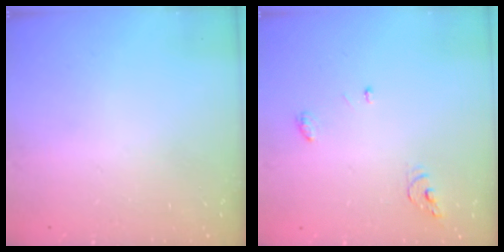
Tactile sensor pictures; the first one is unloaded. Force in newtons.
{"total": 4.0, "press": 3.9, "slide": 0.4}